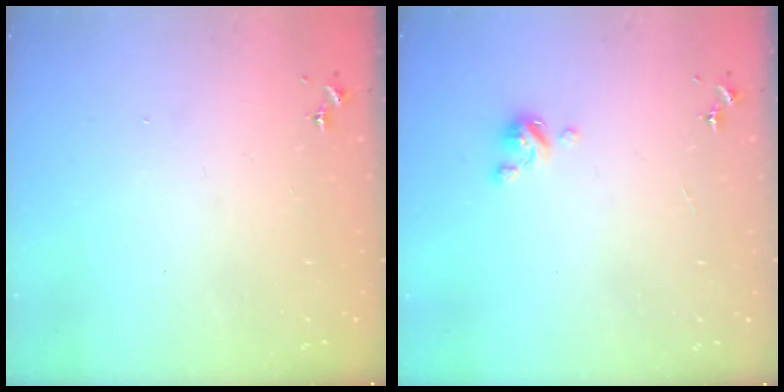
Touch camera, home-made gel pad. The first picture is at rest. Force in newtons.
{"total": 4.3, "press": 4.3, "slide": 0.3}